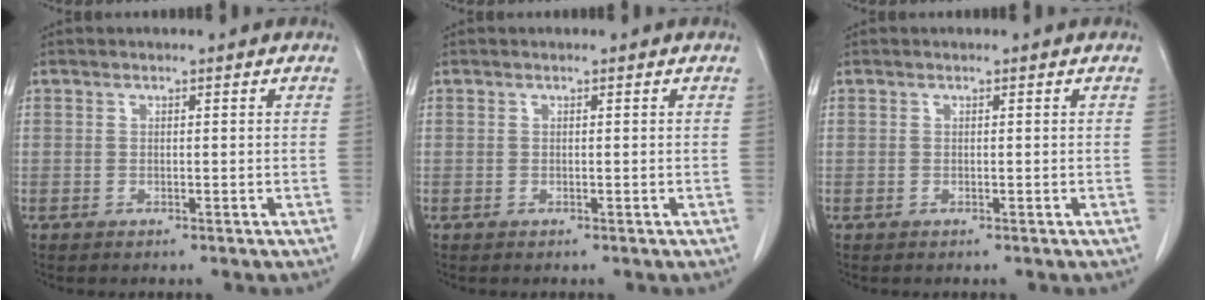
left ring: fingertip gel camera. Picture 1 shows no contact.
{"total": 0.0}
{"total": 0.0}